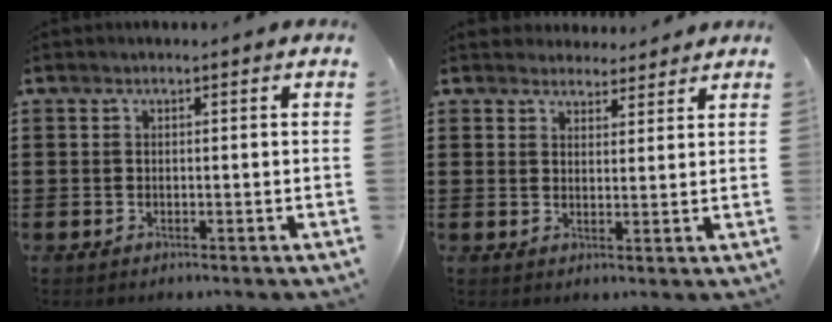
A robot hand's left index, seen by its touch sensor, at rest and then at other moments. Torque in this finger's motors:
{"motor_torque": [0.55, 0.11, 0.04, -0.01]}